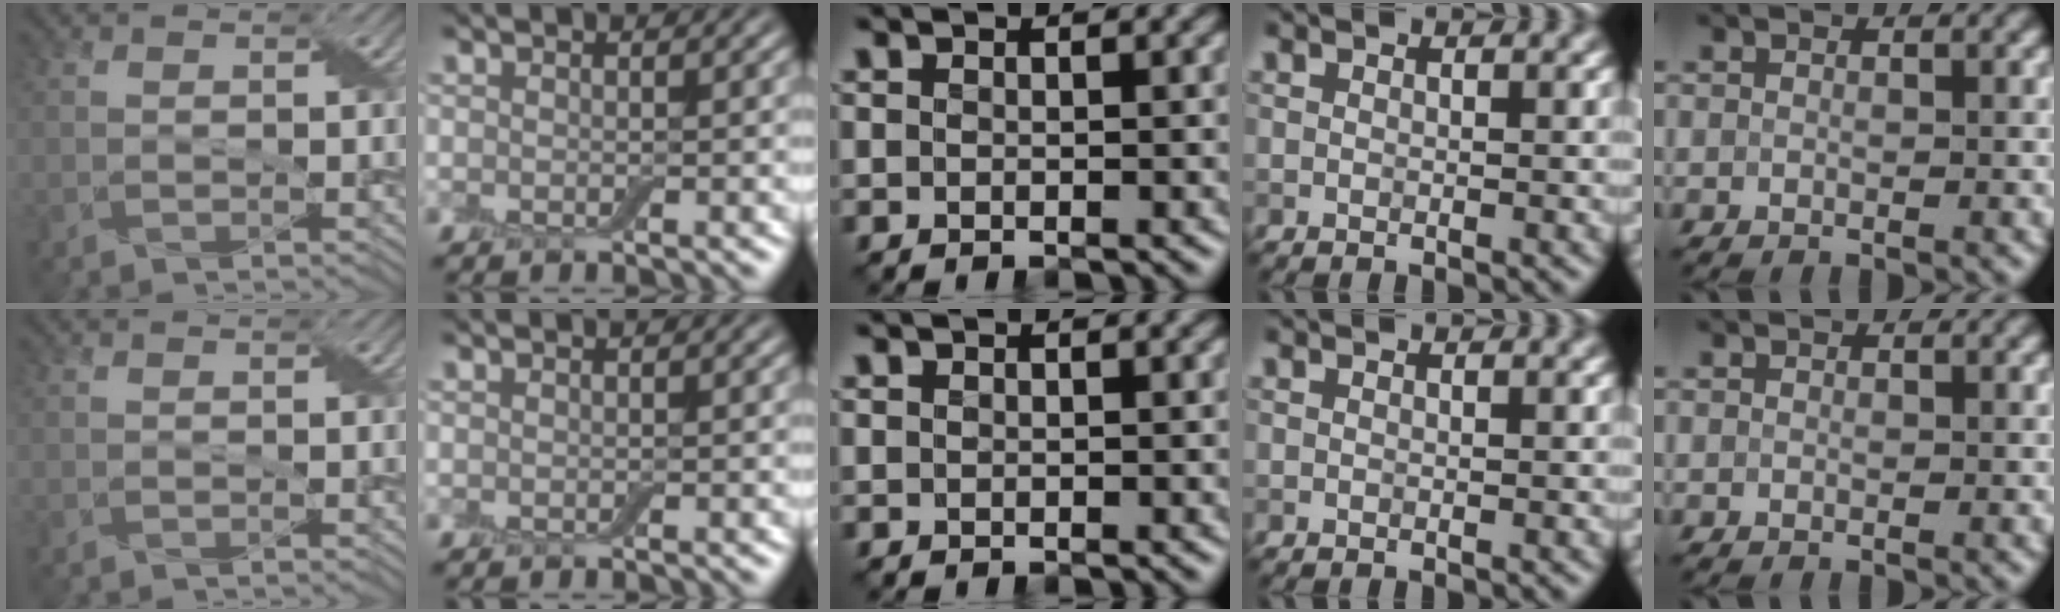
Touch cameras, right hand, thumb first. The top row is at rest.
{}